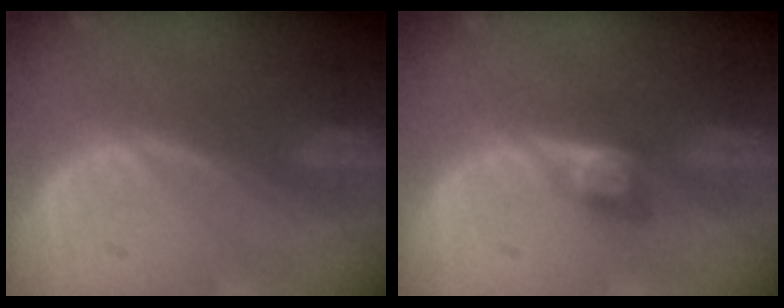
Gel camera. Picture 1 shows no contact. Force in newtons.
{"total": 2.6, "press": 2.5, "slide": 0.7}